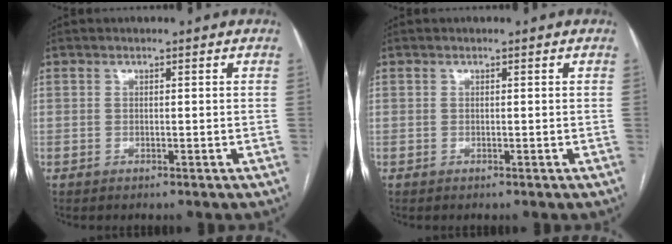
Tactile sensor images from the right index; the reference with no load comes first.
{"total": 0.0}